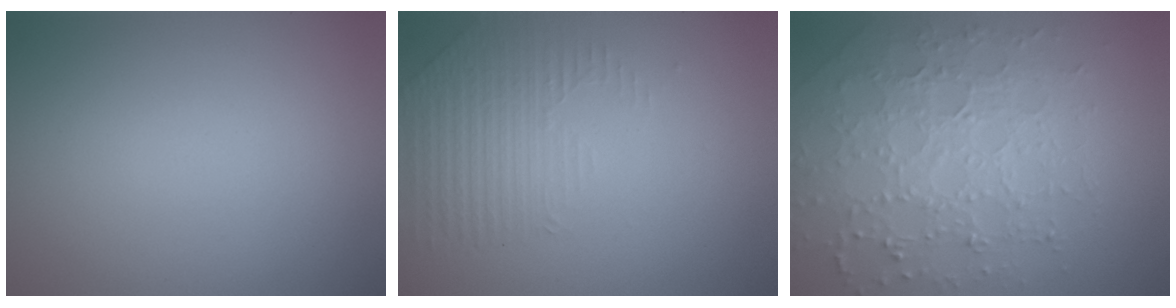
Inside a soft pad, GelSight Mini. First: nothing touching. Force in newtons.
{"total": 1.5, "press": 0.9, "slide": 1.2}
{"total": 7.2, "press": 5.2, "slide": 5.0}